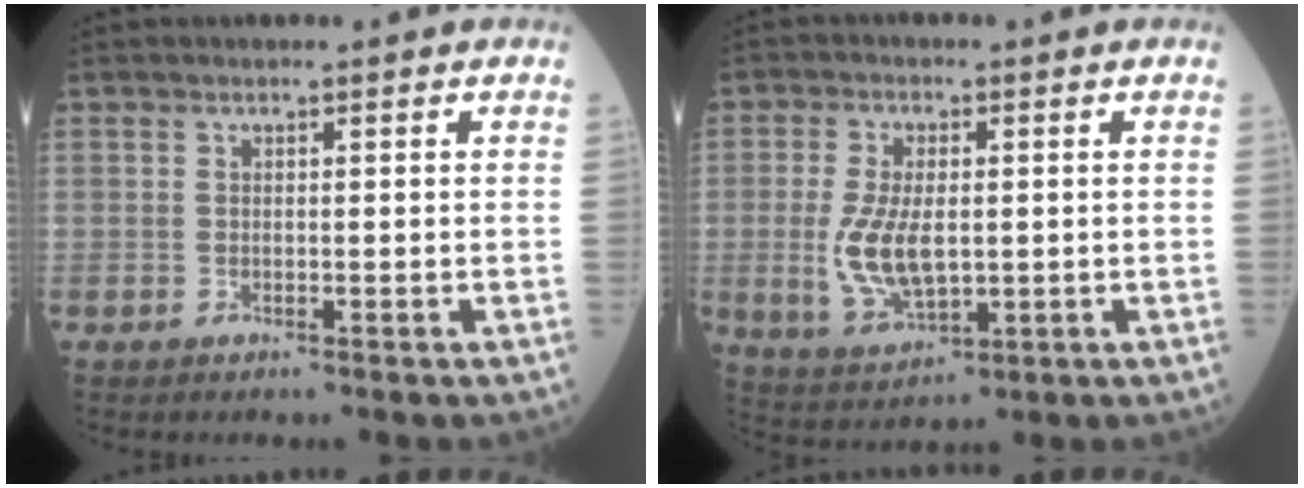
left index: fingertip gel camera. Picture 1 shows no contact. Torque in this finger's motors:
{"motor_torque": [1.67, 0.12, 0.81, 0.21]}